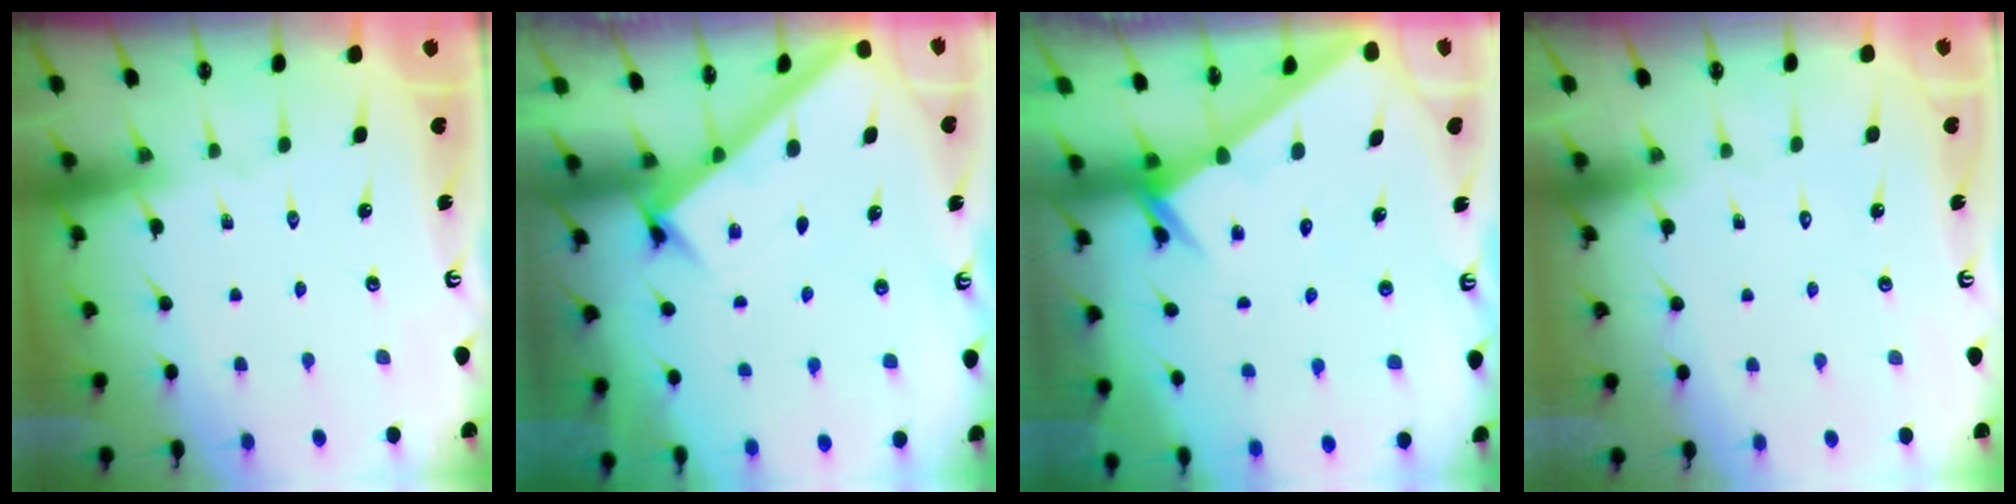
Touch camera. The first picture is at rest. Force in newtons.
{"total": 2.8, "press": 2.7, "slide": 0.3}
{"total": 2.7, "press": 2.7, "slide": 0.3}
{"total": 1.6, "press": 1.6, "slide": 0.1}